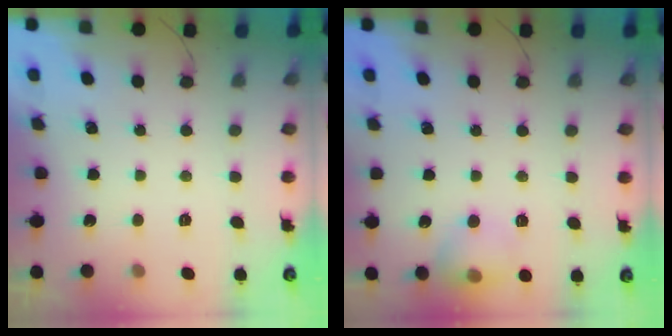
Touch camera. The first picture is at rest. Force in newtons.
{"total": 10.2, "press": 10.1, "slide": 1.5}